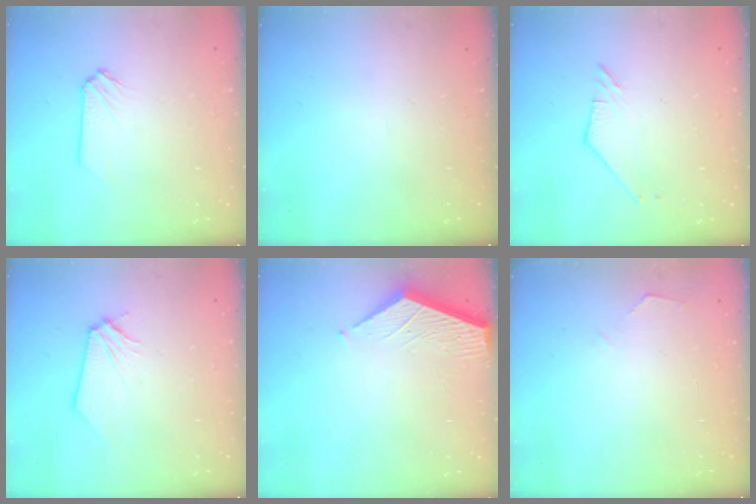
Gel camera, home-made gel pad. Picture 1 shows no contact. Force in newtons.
{"total": 0.0}
{"total": 2.2, "press": 2.2, "slide": 0.1}
{"total": 0.0}
{"total": 3.4, "press": 3.4, "slide": 0.4}
{"total": 2.2, "press": 2.2, "slide": 0.3}